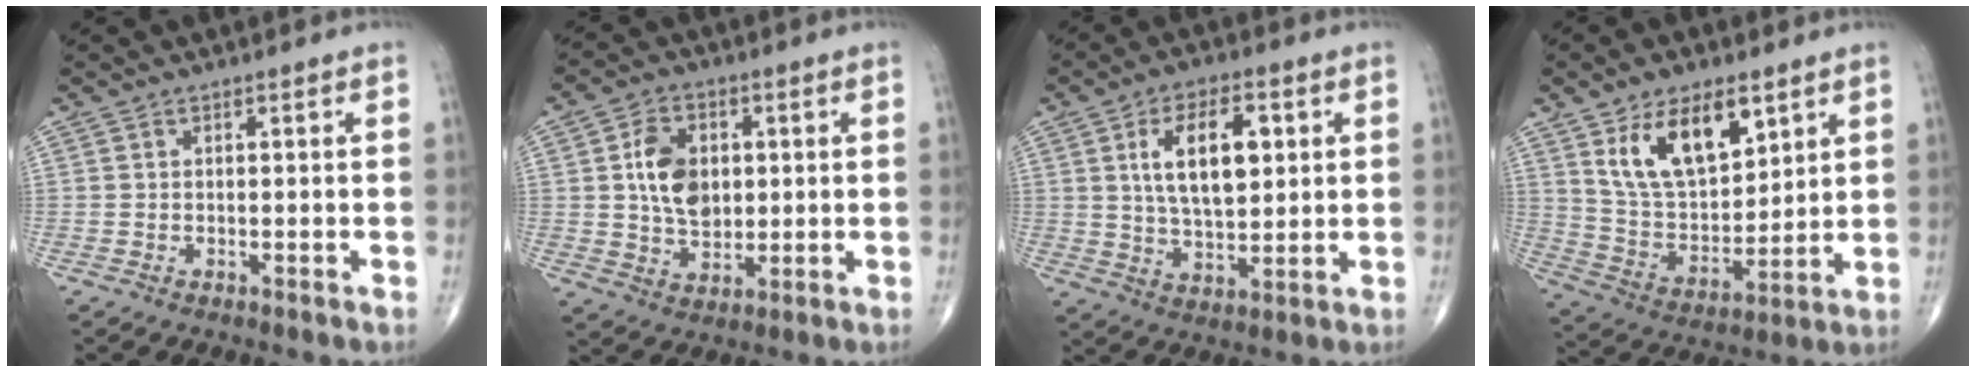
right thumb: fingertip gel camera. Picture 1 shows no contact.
{"total": 9.9, "force": [1.6, 7.0, 6.9], "torque": [-0.099, -0.006, 0.032]}
{"total": 12.9, "force": [3.2, 6.5, 10.6], "torque": [-0.163, -0.007, 0.060]}
{"total": 15.6, "force": [7.9, 8.0, 10.8], "torque": [-0.156, -0.037, 0.159]}